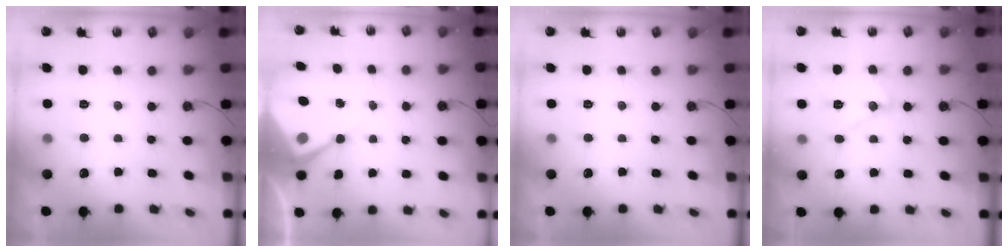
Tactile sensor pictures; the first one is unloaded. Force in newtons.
{"total": 8.5, "press": 8.5, "slide": 0.2}
{"total": 0.0}
{"total": 12.5, "press": 12.5, "slide": 0.7}